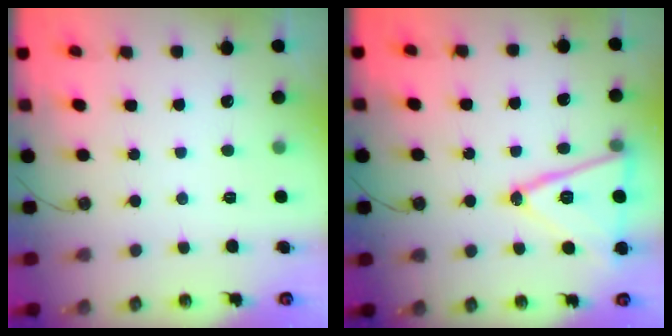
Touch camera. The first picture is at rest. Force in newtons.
{"total": 16.5, "press": 16.2, "slide": 3.3}